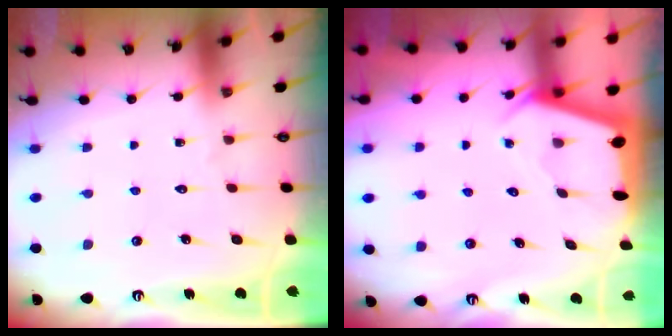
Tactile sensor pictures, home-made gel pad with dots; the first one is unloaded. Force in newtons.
{"total": 2.4, "press": 2.4, "slide": 0.3}